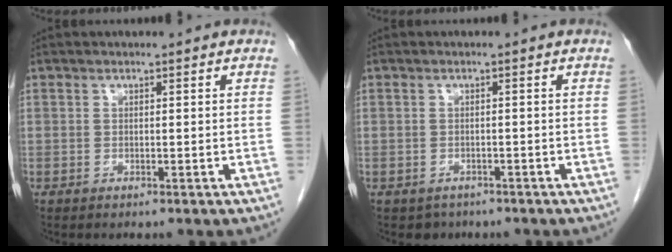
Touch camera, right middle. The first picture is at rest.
{"total": 2.2, "force": [-1.6, 1.6, 0.0], "torque": [-0.010, 0.004, -0.021]}